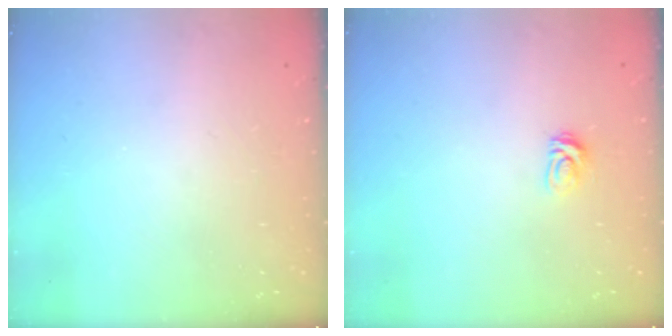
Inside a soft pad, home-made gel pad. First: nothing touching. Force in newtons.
{"total": 3.9, "press": 3.8, "slide": 0.4}